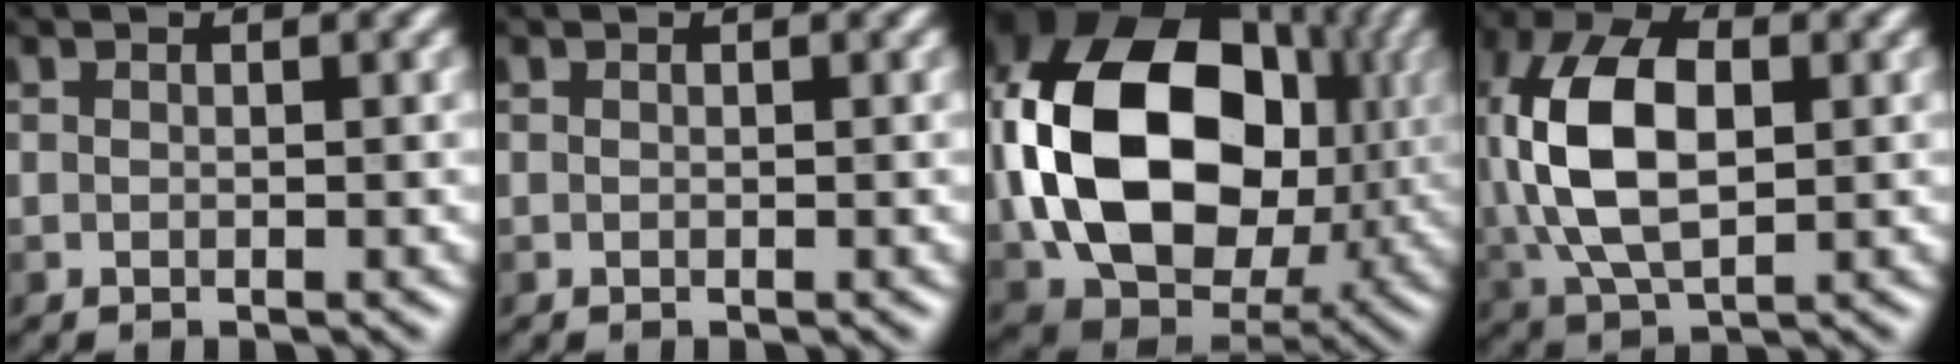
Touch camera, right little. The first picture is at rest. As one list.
[{"total": 0.0}, {"total": 17.9, "force": [0.7, 13.2, 12.1], "torque": [-0.254, 0.001, 0.003]}, {"total": 10.9, "force": [0.8, 6.5, 8.7], "torque": [-0.208, 0.010, 0.015]}]